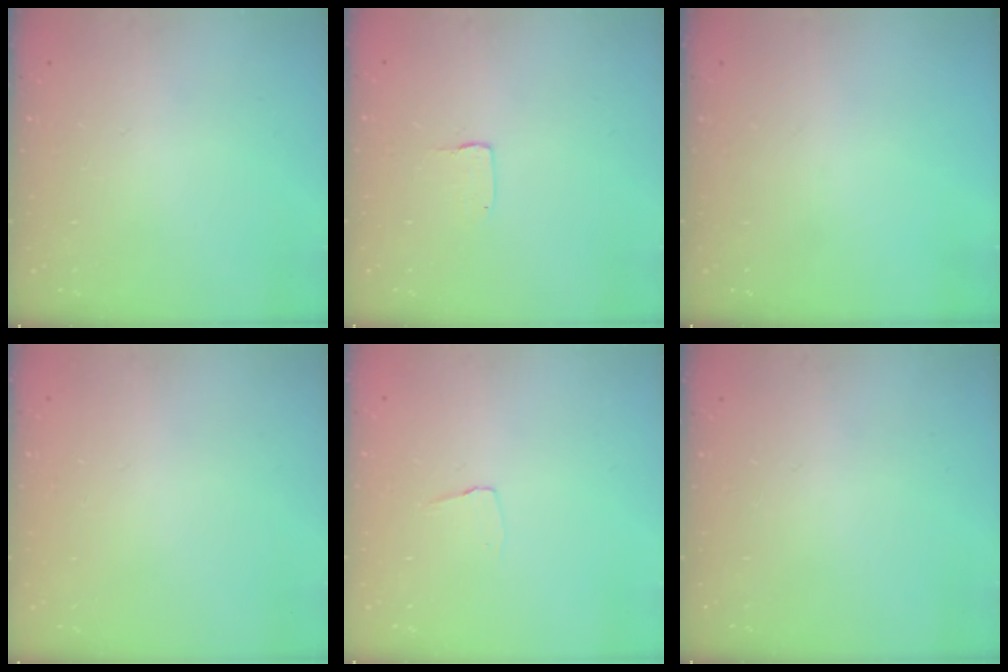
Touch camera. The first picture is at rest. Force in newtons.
{"total": 1.0, "press": 1.0, "slide": 0.1}
{"total": 0.0}
{"total": 0.0}
{"total": 3.5, "press": 3.4, "slide": 0.2}
{"total": 0.0}